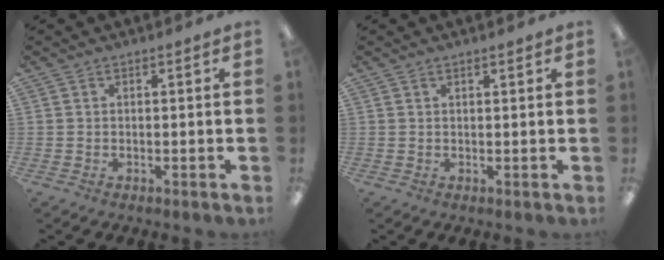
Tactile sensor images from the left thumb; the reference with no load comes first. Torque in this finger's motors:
{"motor_torque": [-0.04, -0.11, -0.41, 0.01, 0.03]}